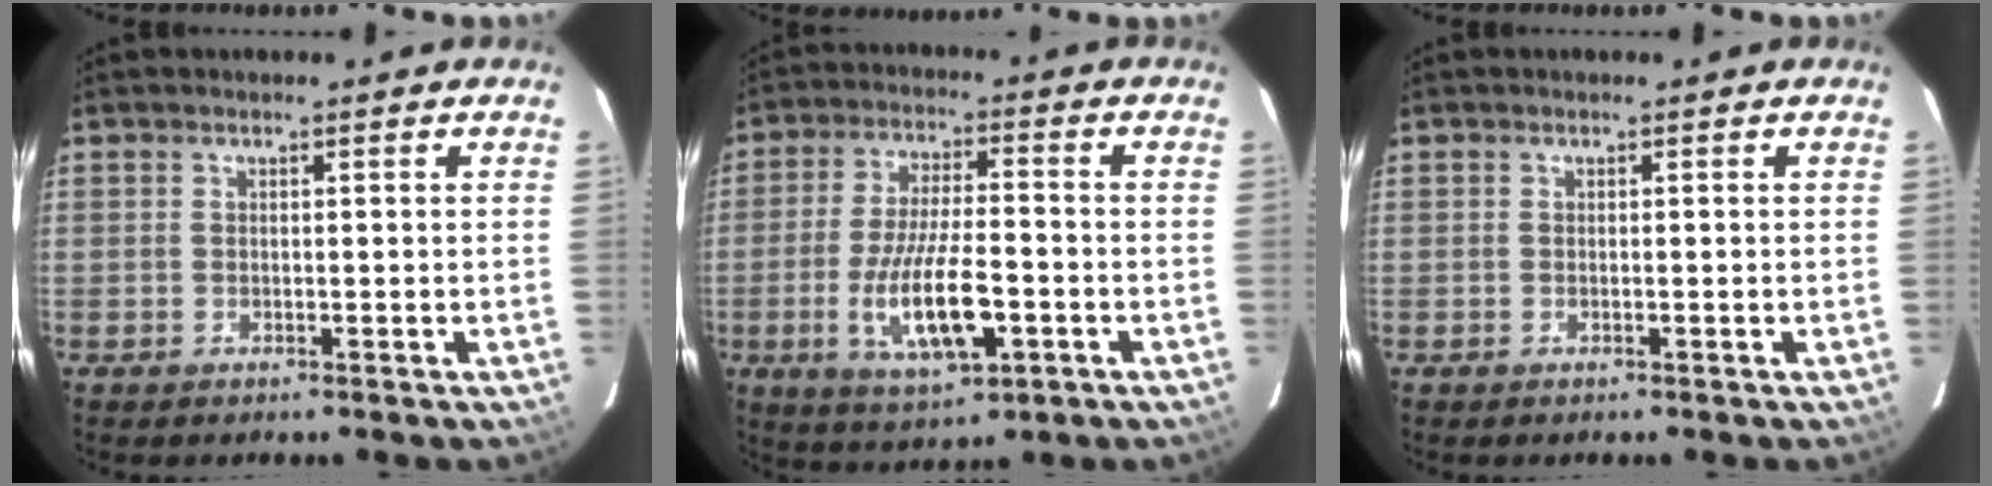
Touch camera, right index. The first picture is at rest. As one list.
[{"total": 13.5, "force": [-4.4, 4.1, 12.1], "torque": [-0.240, -0.017, -0.071]}, {"total": 0.0}]